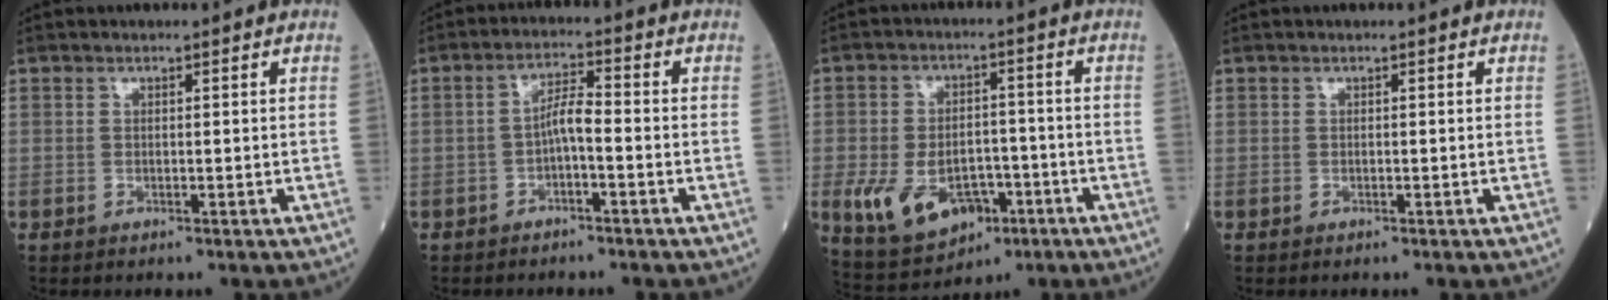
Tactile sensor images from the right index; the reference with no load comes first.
{"total": 3.6, "force": [-1.1, 0.7, 3.3], "torque": [-0.059, 0.010, -0.021]}
{"total": 11.6, "force": [-4.3, 6.9, 8.2], "torque": [-0.153, -0.001, -0.058]}
{"total": 0.0}